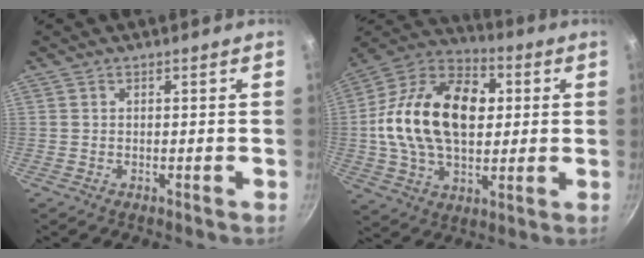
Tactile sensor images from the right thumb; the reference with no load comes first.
{"total": 23.3, "force": [2.4, 15.2, 17.5], "torque": [-0.281, 0.025, 0.028]}